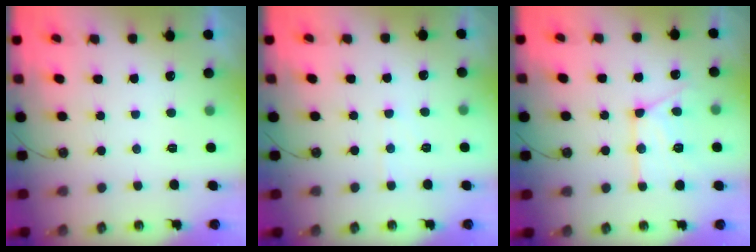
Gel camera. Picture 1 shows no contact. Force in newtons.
{"total": 3.9, "press": 3.9, "slide": 0.6}
{"total": 14.7, "press": 14.6, "slide": 1.5}